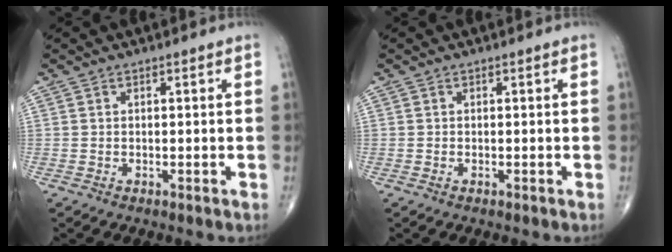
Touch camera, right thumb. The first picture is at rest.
{"total": 0.0}